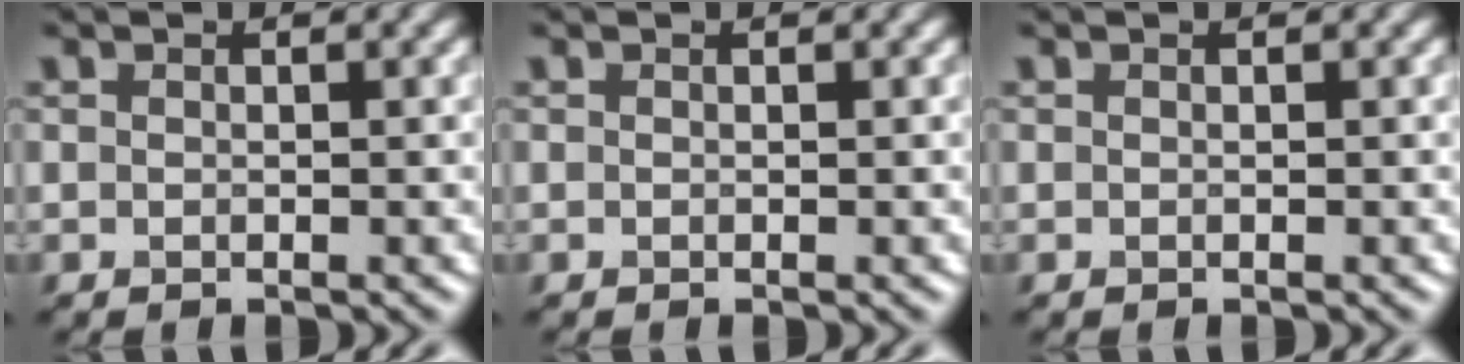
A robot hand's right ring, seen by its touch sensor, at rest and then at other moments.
{"total": 0.0}
{"total": 0.0}